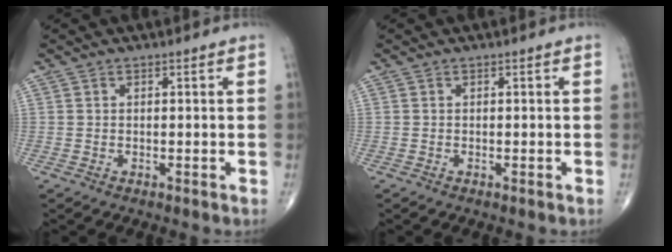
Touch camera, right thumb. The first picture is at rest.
{"total": 0.0}